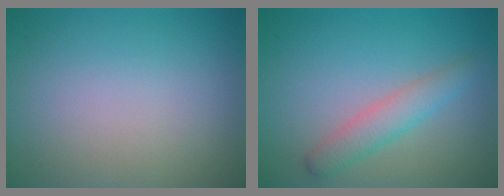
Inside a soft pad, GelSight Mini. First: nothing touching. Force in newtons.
{"total": 2.7, "press": 2.7, "slide": 0.1}